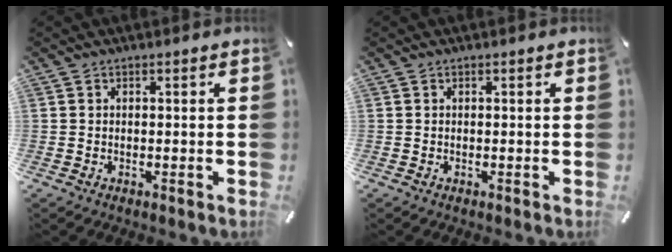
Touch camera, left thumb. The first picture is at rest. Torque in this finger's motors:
{"motor_torque": [0.00, 0.00, -0.03, 0.03, 0.00]}